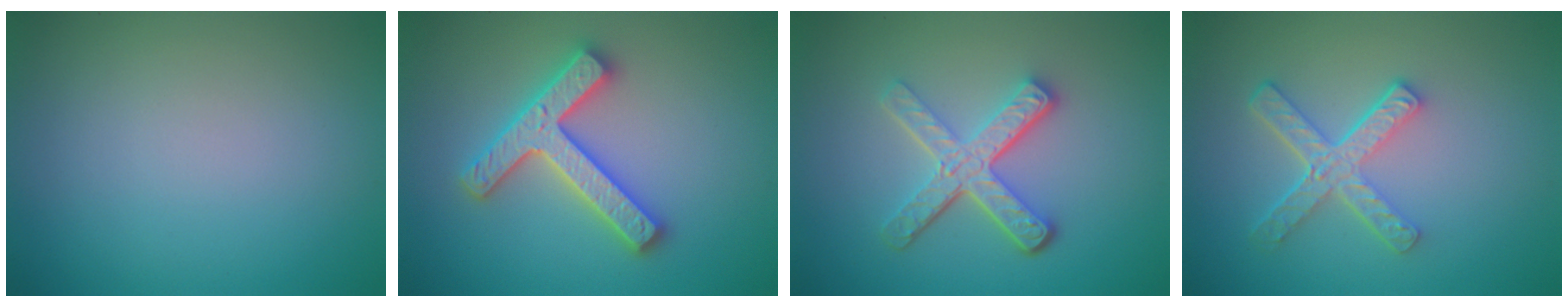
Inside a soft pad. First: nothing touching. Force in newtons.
{"total": 4.7, "press": 4.6, "slide": 0.9}
{"total": 4.9, "press": 3.5, "slide": 3.4}
{"total": 4.1, "press": 3.1, "slide": 2.8}